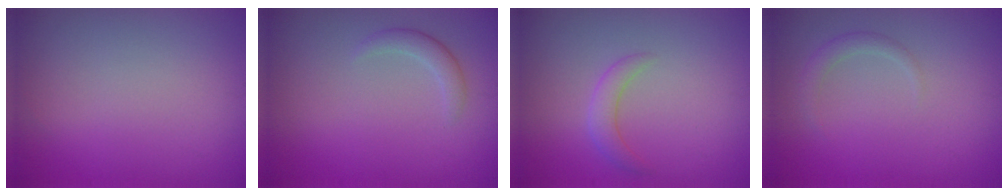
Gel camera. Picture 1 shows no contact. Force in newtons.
{"total": 1.5, "press": 1.5, "slide": 0.1}
{"total": 1.8, "press": 1.8, "slide": 0.1}
{"total": 1.3, "press": 1.3, "slide": 0.1}